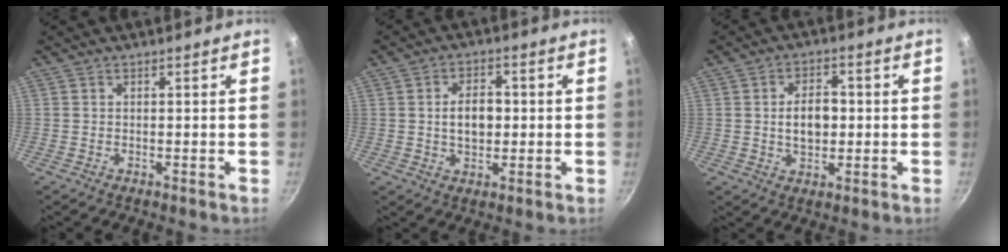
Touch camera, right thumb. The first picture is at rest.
{"total": 6.6, "force": [0.2, 4.2, 5.0], "torque": [-0.064, 0.005, 0.003]}
{"total": 7.0, "force": [0.2, 4.5, 5.4], "torque": [-0.068, 0.006, 0.002]}